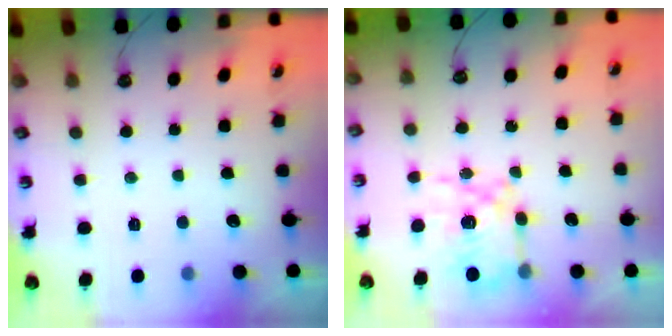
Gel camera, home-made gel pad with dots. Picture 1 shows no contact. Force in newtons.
{"total": 9.0, "press": 9.0, "slide": 0.7}